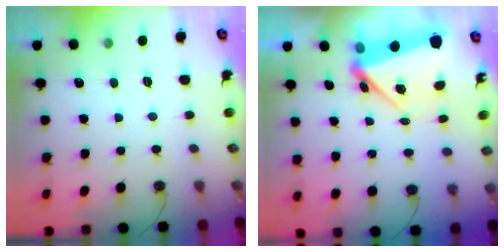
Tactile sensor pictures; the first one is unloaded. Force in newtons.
{"total": 6.9, "press": 5.8, "slide": 3.7}